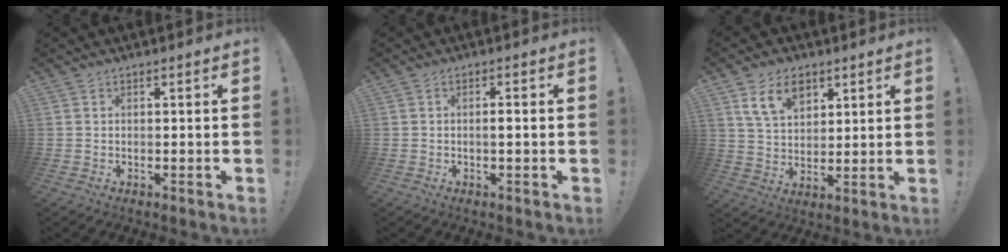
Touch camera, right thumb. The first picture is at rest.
{"total": 1.7, "force": [-0.3, 0.1, 1.6], "torque": [-0.027, 0.001, -0.008]}
{"total": 11.3, "force": [6.4, 7.4, 5.6], "torque": [-0.086, -0.024, 0.122]}